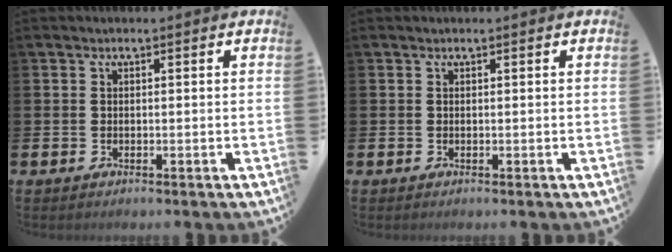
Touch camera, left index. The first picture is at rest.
{"total": 0.0}